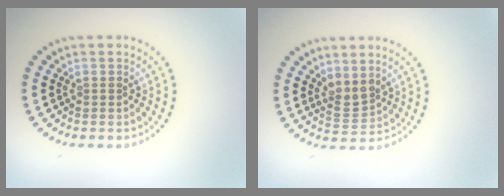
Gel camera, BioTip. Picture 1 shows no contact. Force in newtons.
{"total": 1.9, "press": 1.5, "slide": 1.2}